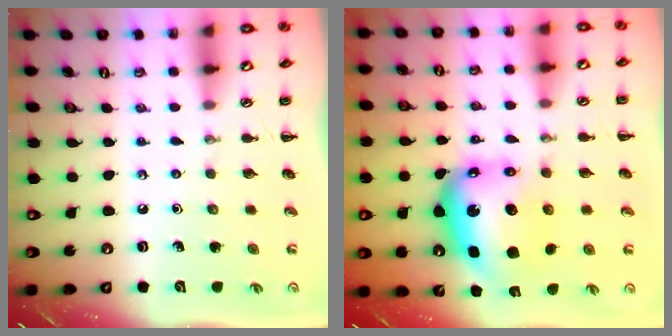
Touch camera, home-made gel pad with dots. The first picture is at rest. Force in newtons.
{"total": 9.5, "press": 9.0, "slide": 2.9}